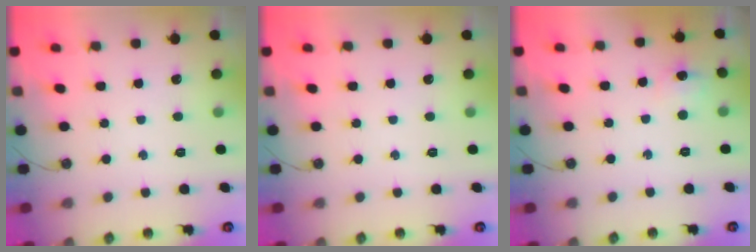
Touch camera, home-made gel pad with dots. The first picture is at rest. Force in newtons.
{"total": 0.0}
{"total": 6.8, "press": 6.8, "slide": 0.8}